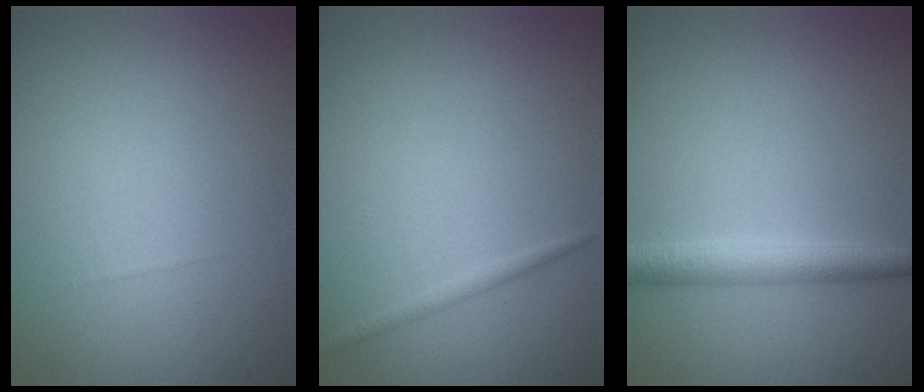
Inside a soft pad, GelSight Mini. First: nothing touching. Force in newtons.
{"total": 0.8, "press": 0.8, "slide": 0.0}
{"total": 2.8, "press": 2.8, "slide": 0.0}